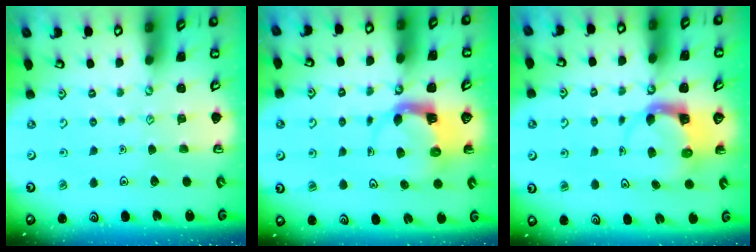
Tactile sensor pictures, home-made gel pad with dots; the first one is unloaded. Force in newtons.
{"total": 3.9, "press": 3.8, "slide": 0.6}
{"total": 4.0, "press": 4.0, "slide": 0.5}